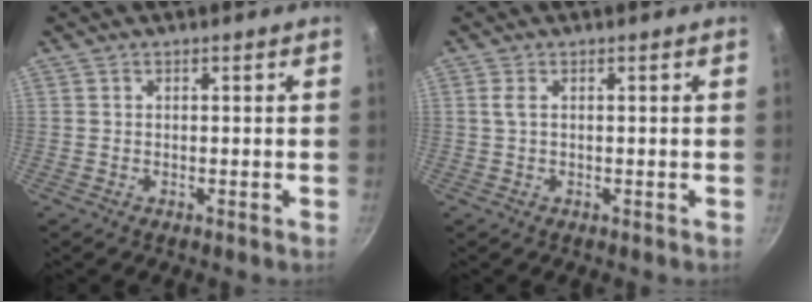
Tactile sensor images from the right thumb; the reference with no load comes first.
{"total": 1.3, "force": [0.3, 0.5, 1.2], "torque": [-0.036, 0.006, 0.009]}